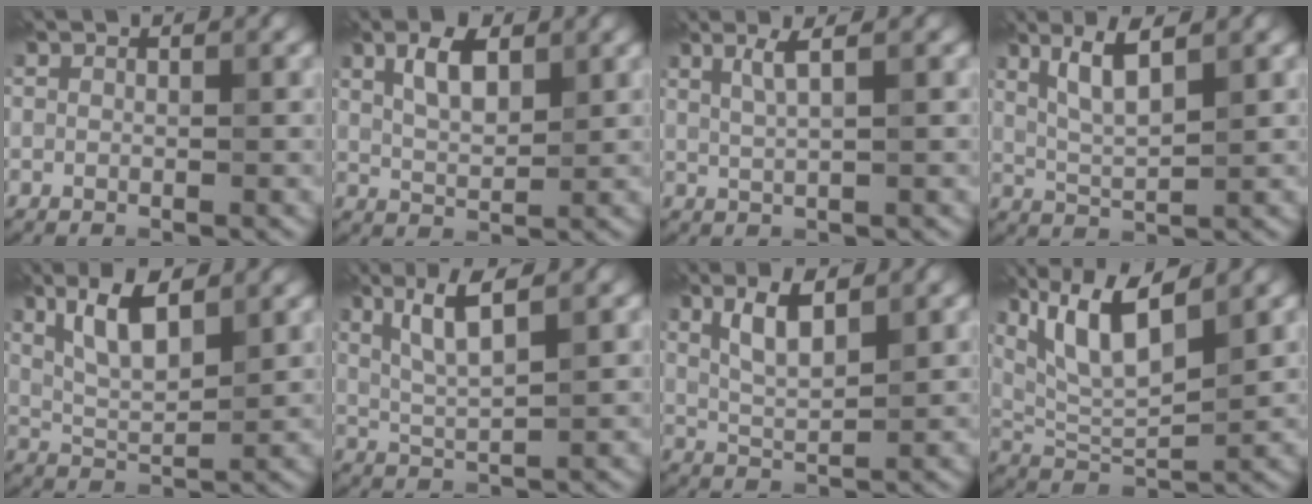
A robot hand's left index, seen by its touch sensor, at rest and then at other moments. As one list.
[{"total": 3.3, "force": [1.7, 1.4, 2.5], "torque": [-0.052, 0.010, 0.032]}, {"total": 1.9, "force": [1.1, 0.2, 1.6], "torque": [-0.029, 0.009, 0.018]}, {"total": 3.6, "force": [2.0, 0.6, 2.9], "torque": [-0.061, 0.006, 0.041]}, {"total": 5.0, "force": [2.7, 1.5, 3.9], "torque": [-0.081, 0.006, 0.051]}, {"total": 4.1, "force": [2.0, 0.6, 3.5], "torque": [-0.073, 0.008, 0.041]}, {"total": 3.3, "force": [1.9, 0.9, 2.6], "torque": [-0.057, 0.006, 0.038]}, {"total": 7.8, "force": [4.6, 2.1, 6.0], "torque": [-0.124, 0.013, 0.091]}]